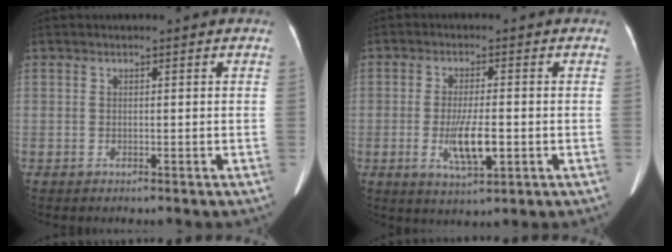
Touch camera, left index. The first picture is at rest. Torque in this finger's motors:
{"motor_torque": [1.01, 0.27, 0.53, 0.17]}